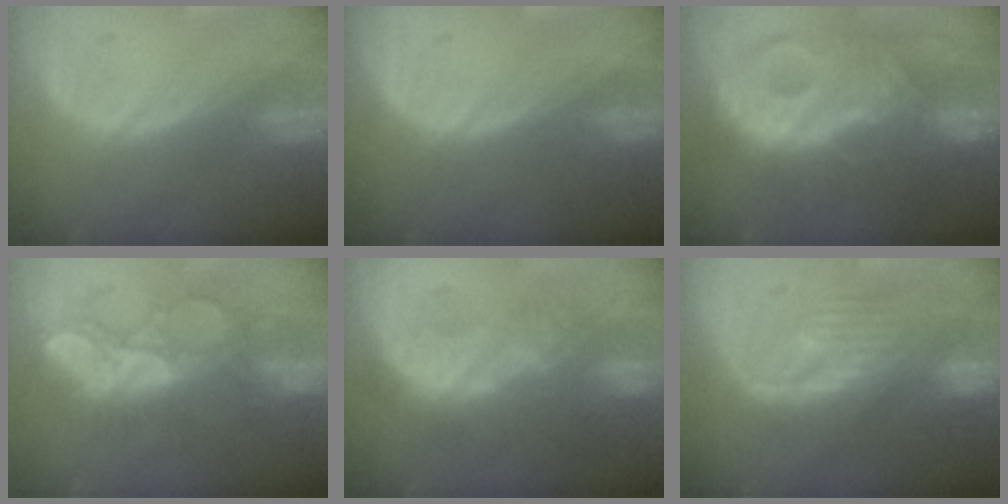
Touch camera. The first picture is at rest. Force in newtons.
{"total": 0.0}
{"total": 12.1, "press": 12.1, "slide": 0.8}
{"total": 8.6, "press": 8.3, "slide": 2.1}
{"total": 9.4, "press": 8.7, "slide": 3.7}
{"total": 9.9, "press": 9.2, "slide": 3.7}